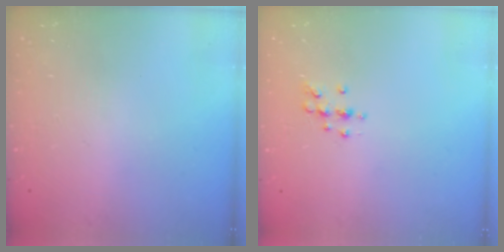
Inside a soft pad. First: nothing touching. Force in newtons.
{"total": 7.3, "press": 7.2, "slide": 1.2}